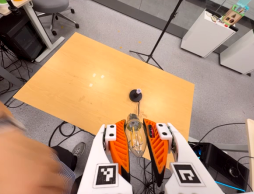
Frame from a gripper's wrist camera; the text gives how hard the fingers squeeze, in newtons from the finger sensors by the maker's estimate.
{"total": 23.2, "left": 24.7, "right": 21.8}